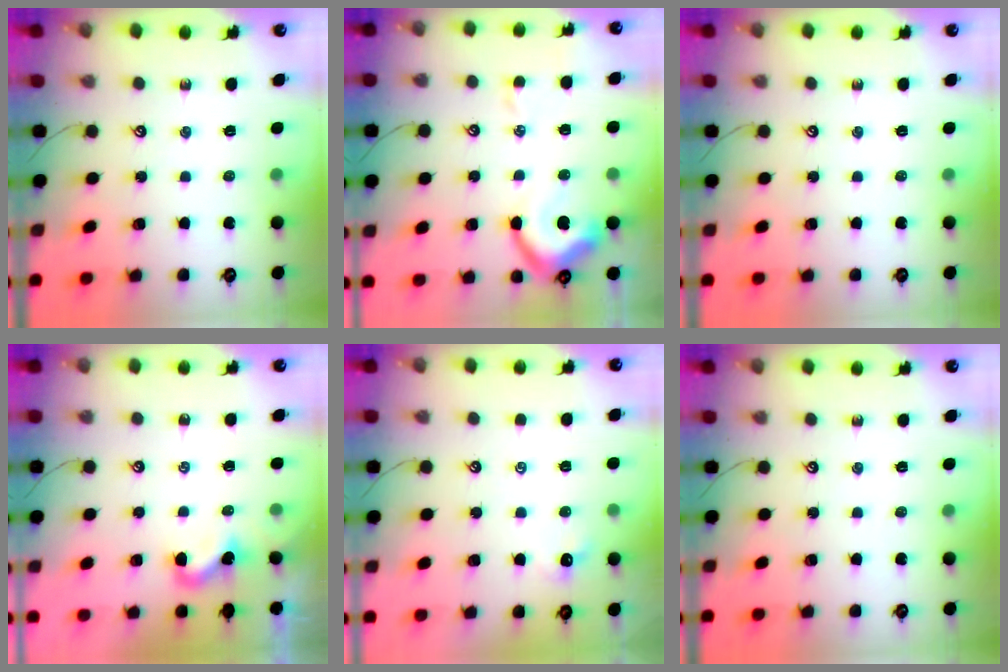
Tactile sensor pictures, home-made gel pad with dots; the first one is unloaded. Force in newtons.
{"total": 7.4, "press": 7.3, "slide": 1.2}
{"total": 0.0}
{"total": 2.9, "press": 2.9, "slide": 0.4}
{"total": 0.7, "press": 0.3, "slide": 0.6}
{"total": 0.0}